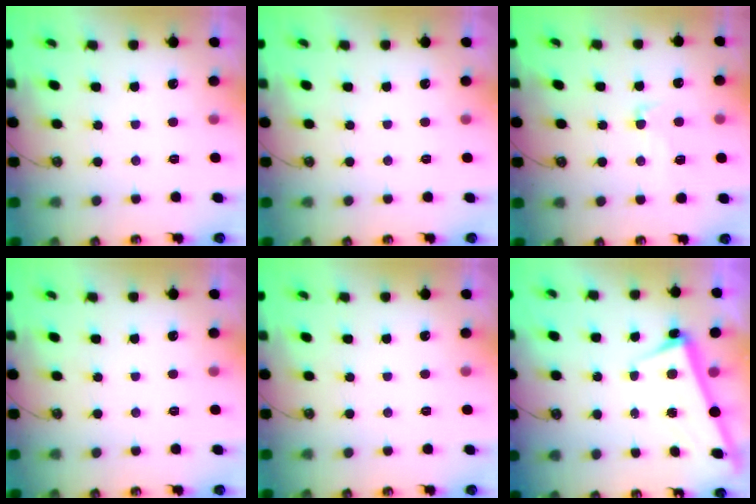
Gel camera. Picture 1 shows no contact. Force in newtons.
{"total": 0.0}
{"total": 6.7, "press": 6.6, "slide": 1.5}
{"total": 0.0}
{"total": 0.0}
{"total": 2.6, "press": 2.3, "slide": 1.2}